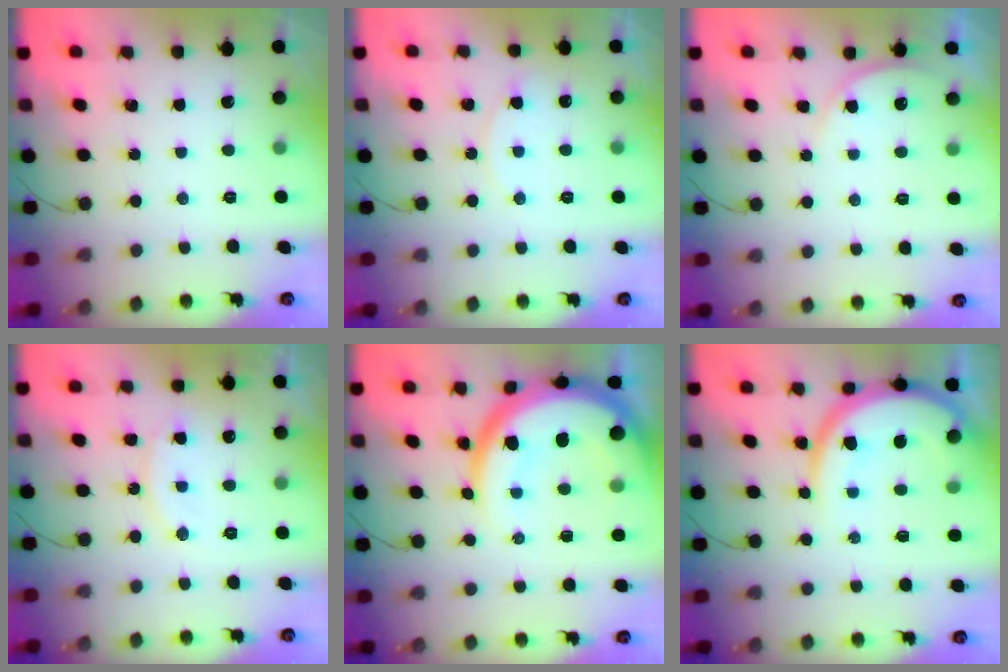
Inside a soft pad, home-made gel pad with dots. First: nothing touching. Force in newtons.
{"total": 4.9, "press": 4.9, "slide": 0.6}
{"total": 4.7, "press": 4.6, "slide": 0.6}
{"total": 9.4, "press": 9.3, "slide": 0.5}
{"total": 20.1, "press": 20.0, "slide": 1.8}
{"total": 13.0, "press": 12.9, "slide": 1.7}